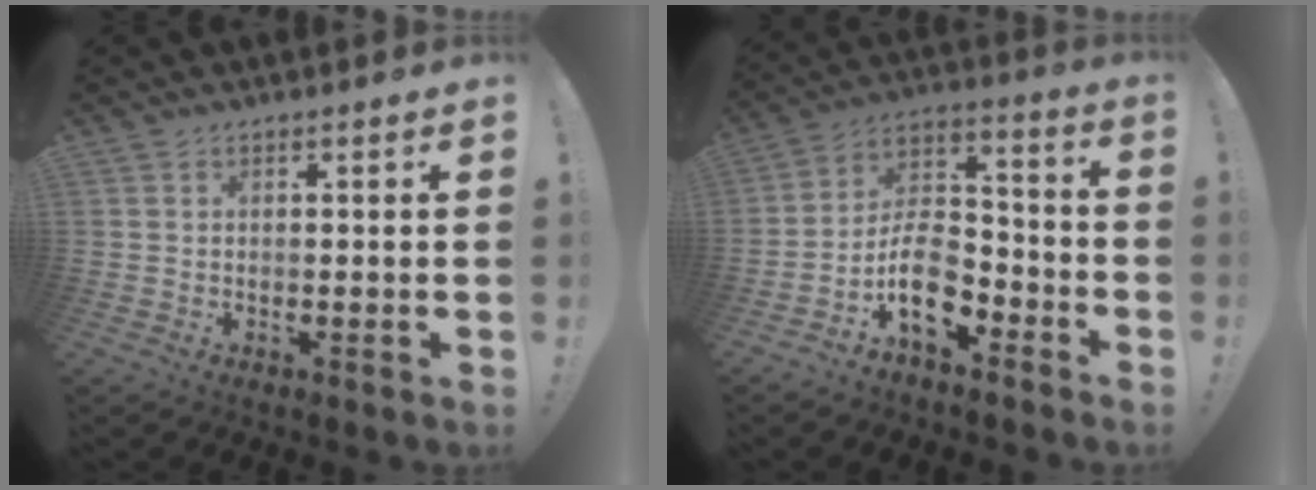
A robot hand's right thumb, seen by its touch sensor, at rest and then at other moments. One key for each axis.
{"total": 14.1, "fx": -7.5, "fy": 8.7, "fz": 8.2, "tx": -0.145, "ty": 0.052, "tz": -0.124}